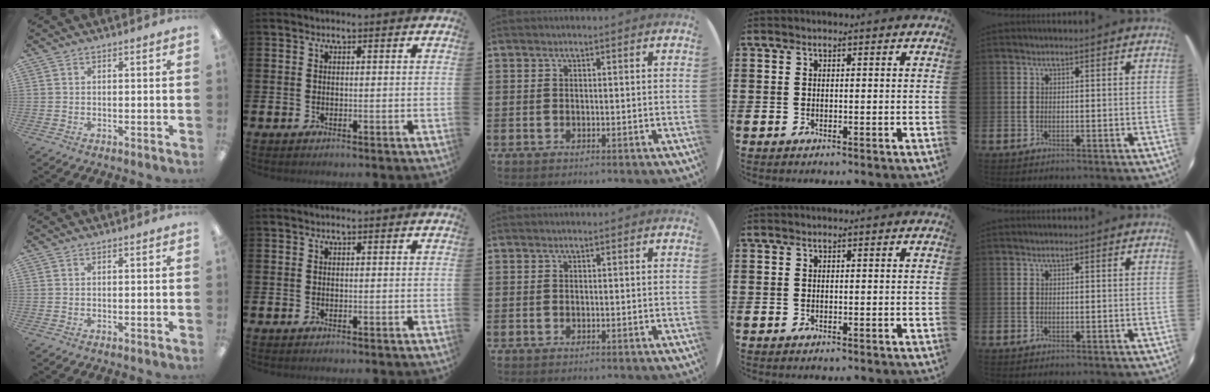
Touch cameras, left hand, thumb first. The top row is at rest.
{}